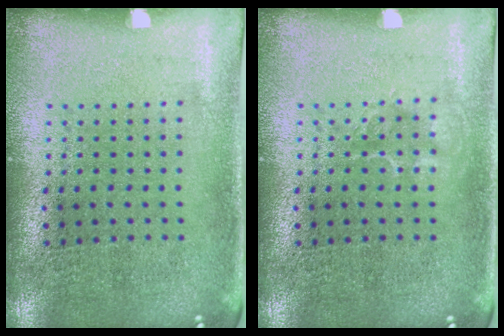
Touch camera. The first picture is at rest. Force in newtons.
{"total": 1.0, "press": 0.9, "slide": 0.2}